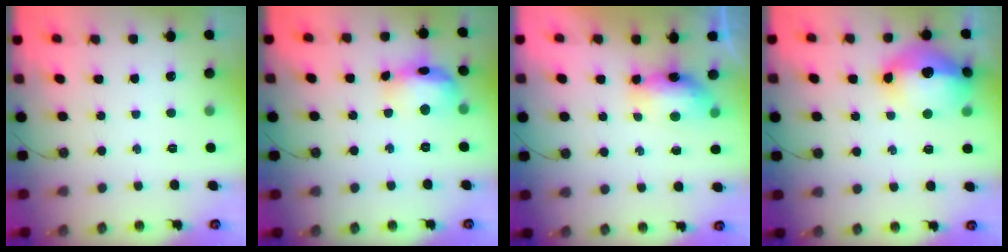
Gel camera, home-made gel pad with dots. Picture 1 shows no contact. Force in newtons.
{"total": 17.8, "press": 14.4, "slide": 10.5}
{"total": 11.3, "press": 8.7, "slide": 7.2}
{"total": 21.9, "press": 19.7, "slide": 9.6}